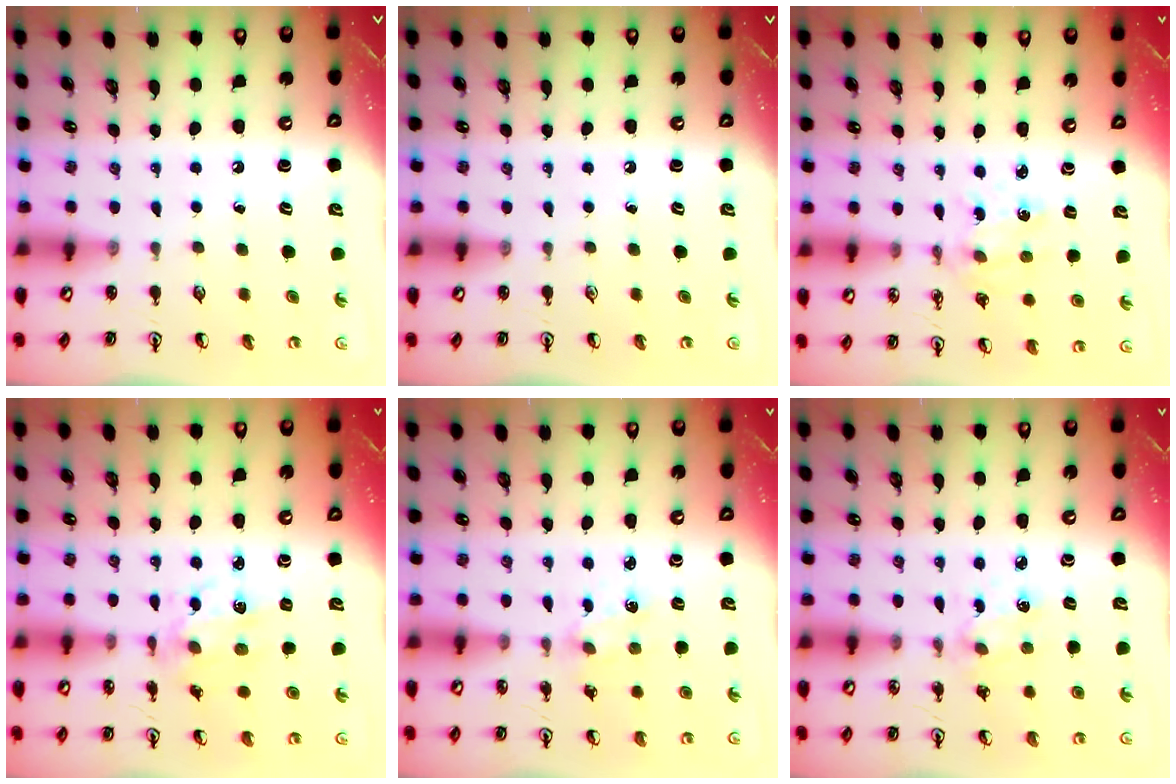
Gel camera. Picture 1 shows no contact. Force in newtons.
{"total": 0.0}
{"total": 1.4, "press": 1.4, "slide": 0.2}
{"total": 5.2, "press": 5.2, "slide": 0.2}
{"total": 2.0, "press": 2.0, "slide": 0.3}
{"total": 2.5, "press": 2.4, "slide": 0.6}